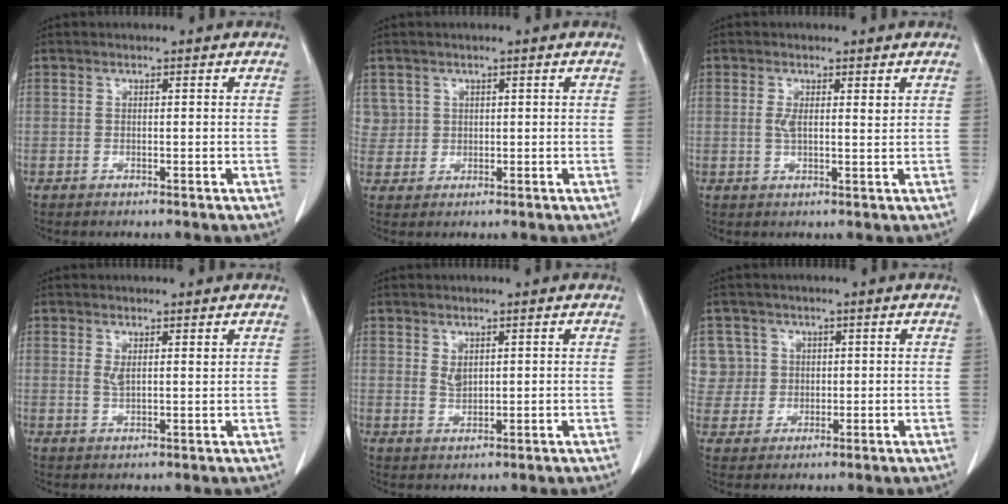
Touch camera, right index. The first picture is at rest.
{"total": 2.9, "force": [1.3, 2.5, -0.2], "torque": [0.023, 0.004, 0.019]}
{"total": 2.8, "force": [0.9, 1.0, 2.5], "torque": [-0.049, 0.000, 0.016]}
{"total": 2.1, "force": [1.1, 0.6, 1.7], "torque": [-0.037, -0.003, 0.024]}
{"total": 2.0, "force": [0.9, 1.2, 1.3], "torque": [-0.027, -0.002, 0.024]}
{"total": 6.4, "force": [2.0, 6.1, -0.3], "torque": [0.016, 0.017, 0.047]}